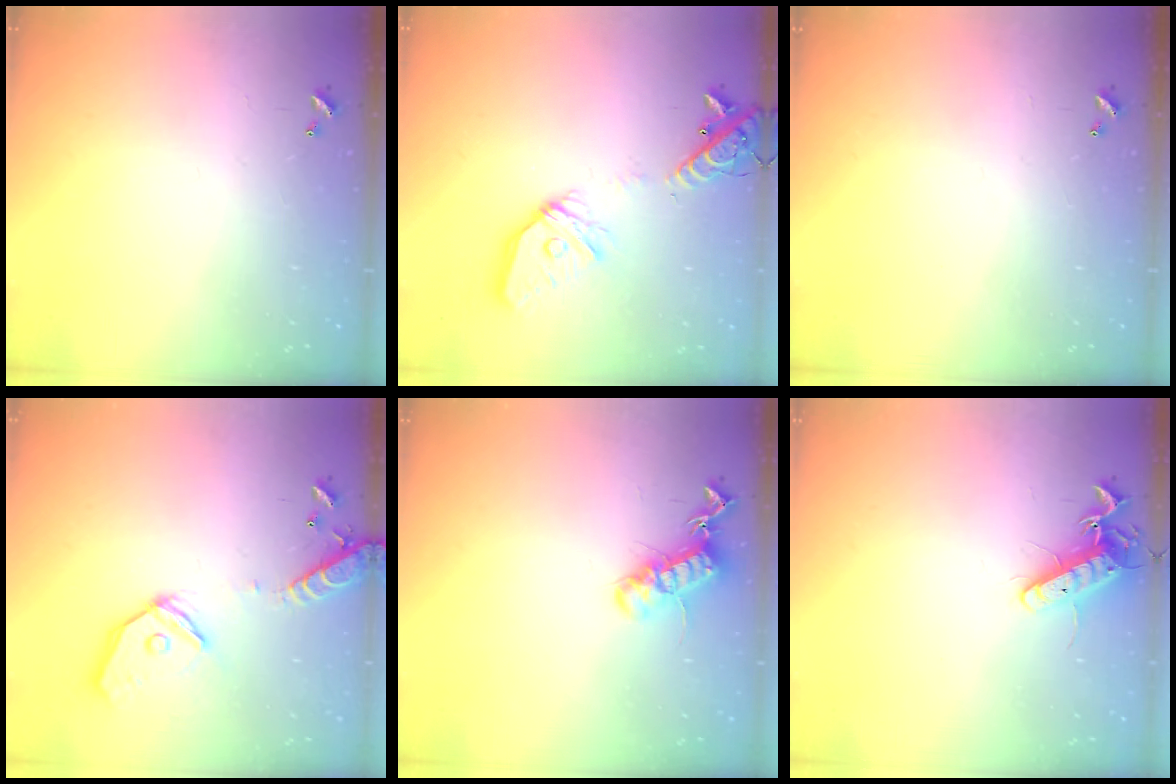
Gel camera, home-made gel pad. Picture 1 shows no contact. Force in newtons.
{"total": 18.0, "press": 17.8, "slide": 3.1}
{"total": 0.0}
{"total": 16.6, "press": 16.4, "slide": 3.0}
{"total": 14.3, "press": 14.3, "slide": 1.0}
{"total": 12.1, "press": 12.1, "slide": 0.9}